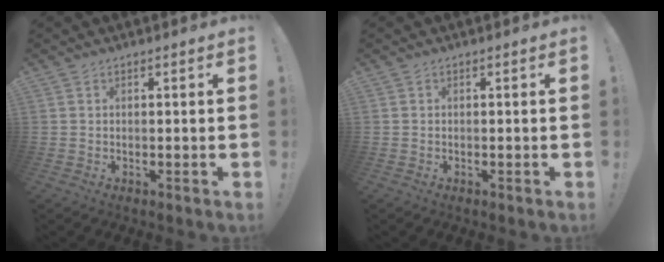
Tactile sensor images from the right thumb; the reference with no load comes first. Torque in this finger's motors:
{"motor_torque": [-0.27, -0.10, 0.05, 0.03, -0.02]}